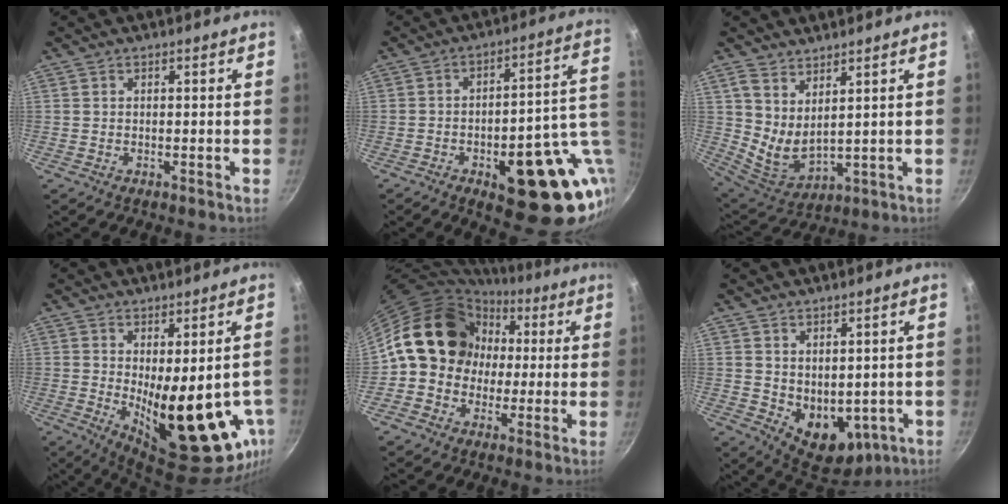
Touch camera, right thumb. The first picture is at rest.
{"total": 22.0, "force": [-4.4, 8.9, 19.6], "torque": [-0.200, 0.015, -0.048]}
{"total": 7.8, "force": [4.0, 3.8, 5.5], "torque": [-0.094, -0.047, 0.089]}
{"total": 18.5, "force": [-2.4, 7.1, 16.9], "torque": [-0.209, -0.038, -0.008]}
{"total": 15.7, "force": [1.6, 13.4, 7.9], "torque": [-0.085, 0.043, 0.015]}
{"total": 9.9, "force": [0.3, 7.1, 6.9], "torque": [-0.072, -0.022, 0.032]}